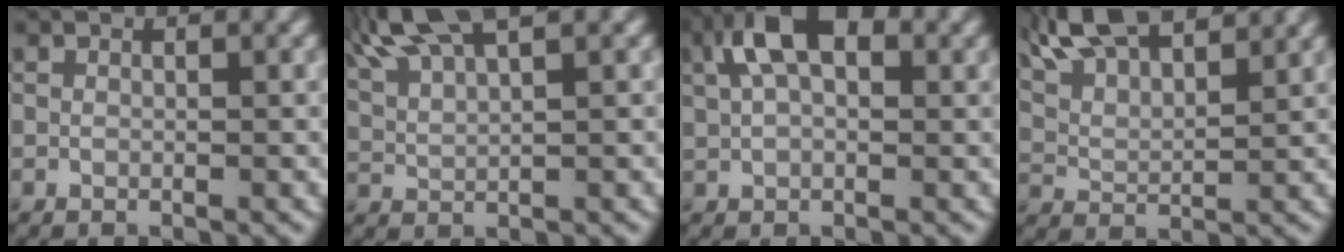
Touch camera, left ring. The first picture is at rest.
{"total": 6.5, "force": [4.6, 1.6, 4.3], "torque": [-0.087, 0.025, 0.076]}
{"total": 7.2, "force": [2.9, 3.8, 5.3], "torque": [-0.099, 0.024, 0.034]}
{"total": 9.7, "force": [7.4, 3.4, 5.4], "torque": [-0.108, 0.030, 0.099]}